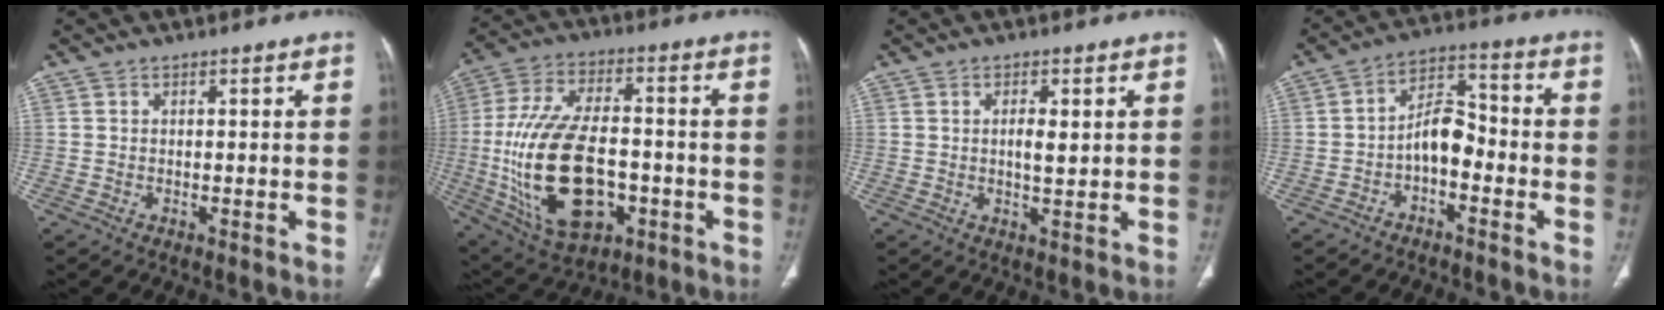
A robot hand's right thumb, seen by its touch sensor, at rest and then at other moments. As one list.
[{"total": 23.8, "force": [-4.7, 13.2, 19.2], "torque": [-0.369, 0.017, -0.062]}, {"total": 3.5, "force": [0.7, 1.3, 3.2], "torque": [-0.054, -0.004, 0.012]}, {"total": 7.6, "force": [-2.7, 4.3, 5.6], "torque": [-0.079, 0.046, -0.055]}]